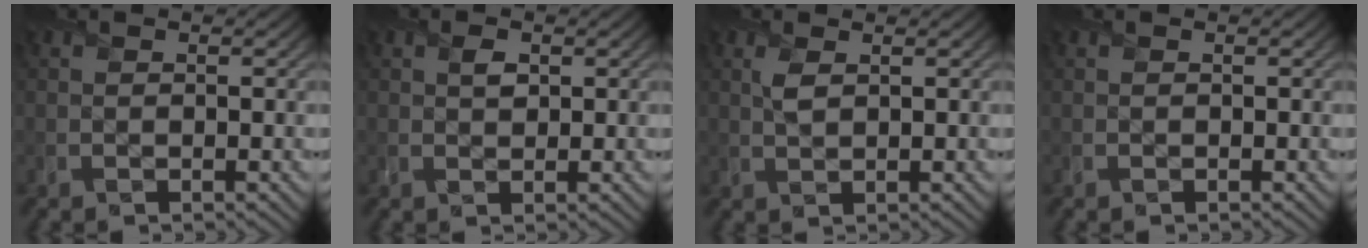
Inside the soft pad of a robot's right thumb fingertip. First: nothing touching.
{"total": 1.6, "force": [0.7, 1.1, 0.9], "torque": [-0.016, -0.001, 0.011]}
{"total": 1.8, "force": [0.8, 0.7, 1.5], "torque": [-0.039, 0.002, 0.017]}
{"total": 0.0}